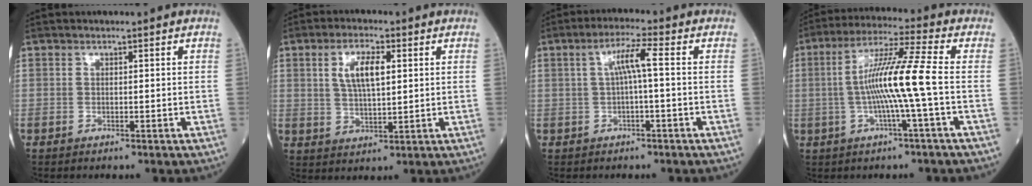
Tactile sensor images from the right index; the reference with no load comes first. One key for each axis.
{"total": 6.5, "fx": 1.9, "fy": 2.1, "fz": 5.9, "tx": -0.114, "ty": 0.007, "tz": 0.039}
{"total": 4.4, "fx": 0.4, "fy": 0.1, "fz": 4.4, "tx": -0.082, "ty": 0.016, "tz": 0.009}
{"total": 10.5, "fx": -1.1, "fy": -1.2, "fz": 10.4, "tx": -0.197, "ty": 0.012, "tz": -0.023}